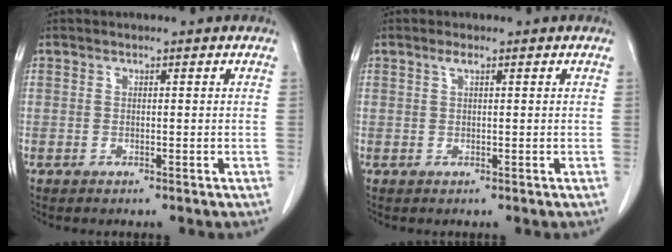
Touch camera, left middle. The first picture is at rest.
{"total": 1.0, "force": [0.6, 0.0, 0.8], "torque": [-0.019, 0.003, 0.012]}